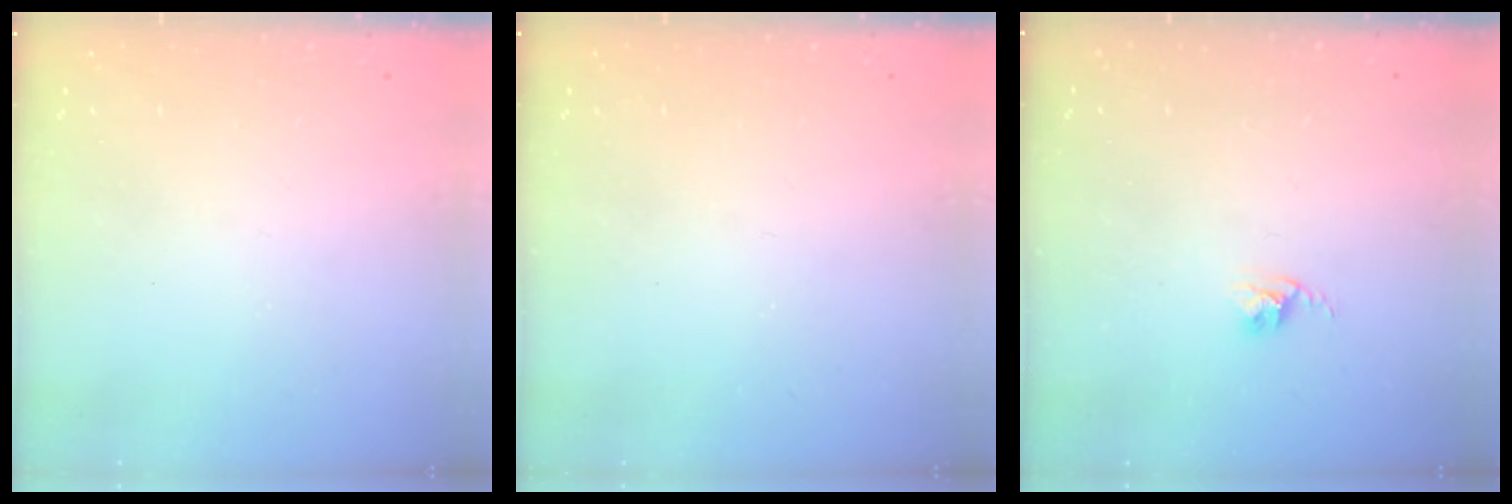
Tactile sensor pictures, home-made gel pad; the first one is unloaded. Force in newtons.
{"total": 0.0}
{"total": 2.4, "press": 2.4, "slide": 0.3}